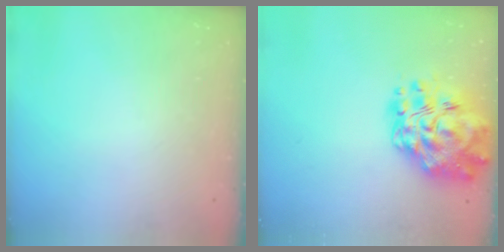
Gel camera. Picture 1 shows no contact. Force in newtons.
{"total": 22.0, "press": 21.0, "slide": 6.5}